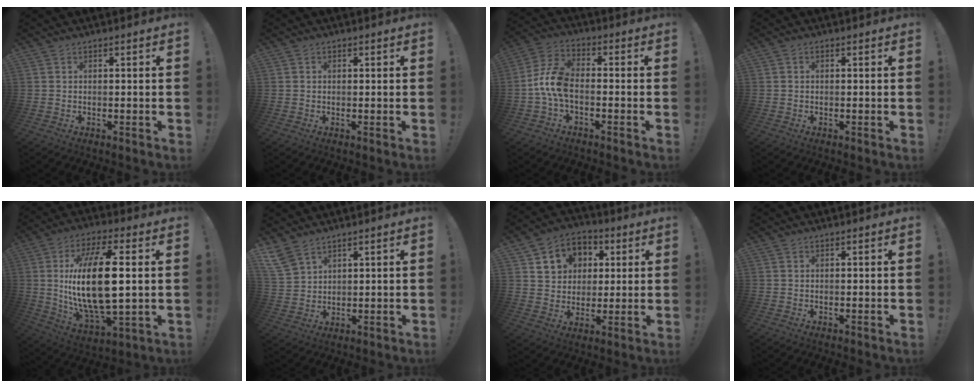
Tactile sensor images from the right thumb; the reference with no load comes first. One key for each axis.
{"total": 0.7, "fx": 0.3, "fy": 0.6, "fz": 0.1, "tx": 0.006, "ty": -0.002, "tz": 0.004}
{"total": 9.4, "fx": -2.1, "fy": 5.1, "fz": 7.6, "tx": -0.153, "ty": 0.010, "tz": -0.031}
{"total": 0.6, "fx": -0.1, "fy": 0.4, "fz": 0.4, "tx": -0.011, "ty": 0.004, "tz": -0.002}
{"total": 22.3, "fx": 1.9, "fy": 8.8, "fz": 20.3, "tx": -0.413, "ty": -0.007, "tz": 0.027}
{"total": 6.8, "fx": 5.3, "fy": 3.3, "fz": 2.8, "tx": -0.061, "ty": -0.021, "tz": 0.107}
{"total": 10.0, "fx": 3.5, "fy": 8.9, "fz": 2.9, "tx": -0.038, "ty": -0.017, "tz": 0.072}
{"total": 0.0}